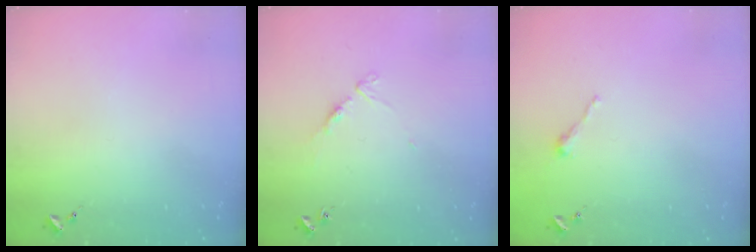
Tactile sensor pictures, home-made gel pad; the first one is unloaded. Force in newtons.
{"total": 5.5, "press": 5.5, "slide": 0.4}
{"total": 2.5, "press": 2.5, "slide": 0.2}